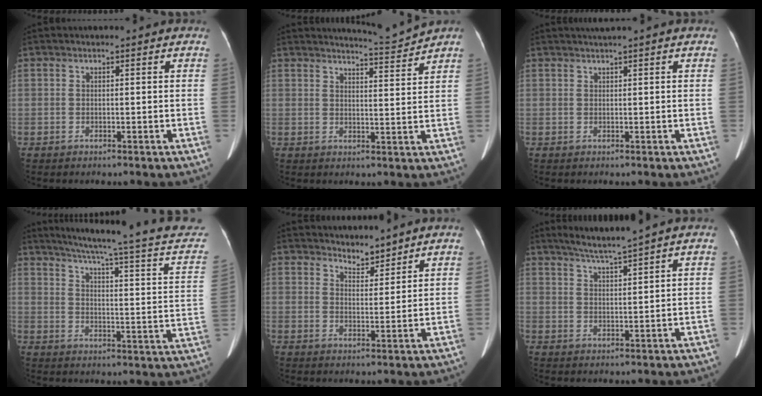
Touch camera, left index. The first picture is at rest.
{"total": 4.3, "force": [4.1, -1.3, -0.5], "torque": [-0.005, -0.026, 0.064]}
{"total": 1.6, "force": [1.3, -0.4, 0.9], "torque": [-0.012, 0.009, 0.026]}
{"total": 25.1, "force": [22.2, -0.4, 11.6], "torque": [-0.170, -0.063, 0.271]}
{"total": 3.3, "force": [3.1, 0.8, 0.2], "torque": [-0.006, 0.002, 0.055]}
{"total": 5.1, "force": [4.3, -1.5, 2.2], "torque": [-0.043, -0.007, 0.081]}